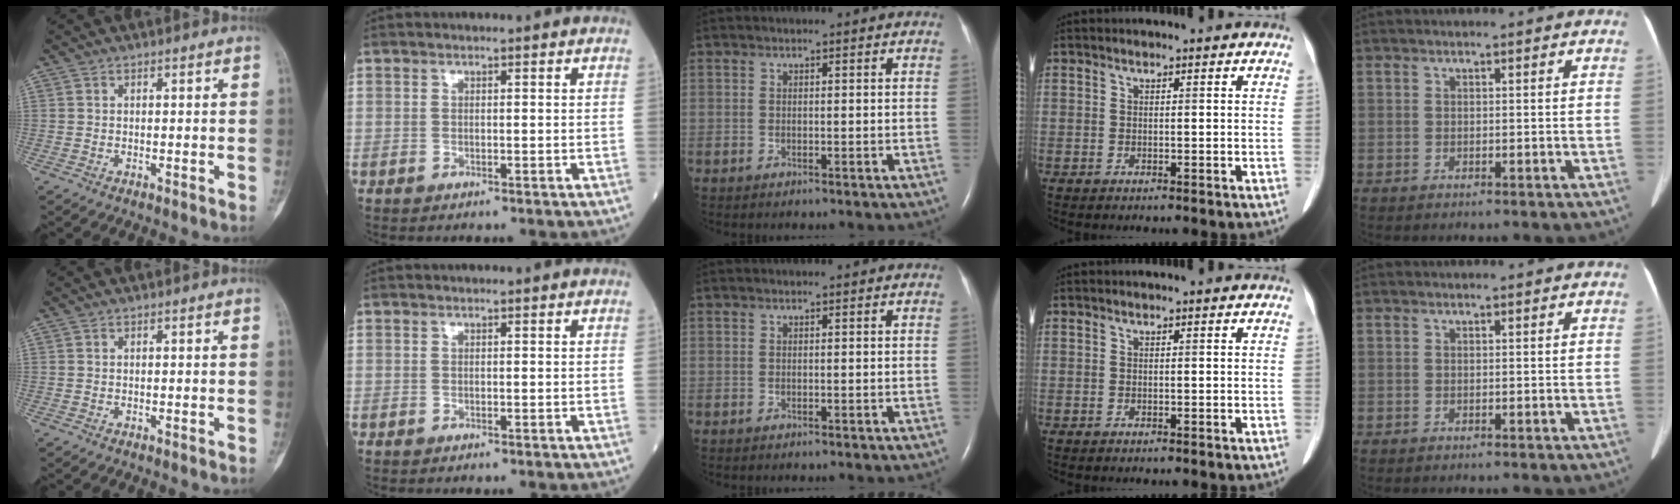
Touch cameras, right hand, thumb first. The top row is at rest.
{}